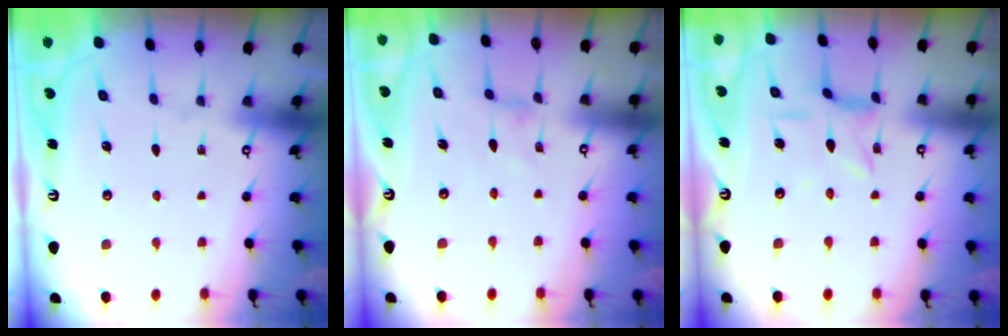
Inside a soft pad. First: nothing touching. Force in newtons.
{"total": 0.0}
{"total": 2.4, "press": 2.4, "slide": 0.4}